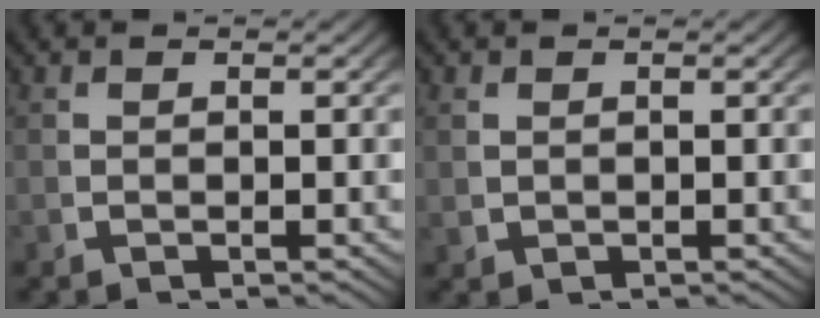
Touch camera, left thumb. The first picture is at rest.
{"total": 1.1, "force": [0.3, 0.9, 0.5], "torque": [-0.014, -0.005, 0.014]}